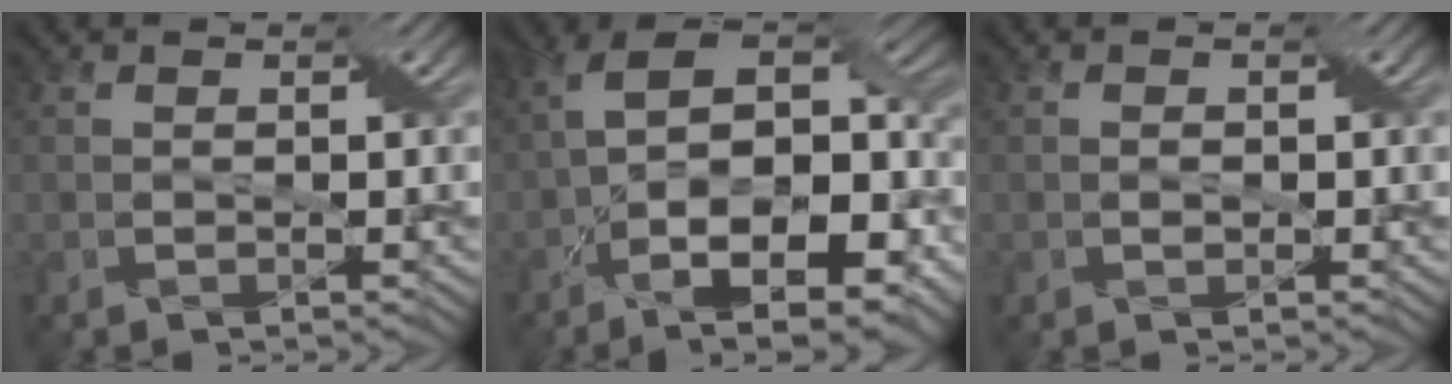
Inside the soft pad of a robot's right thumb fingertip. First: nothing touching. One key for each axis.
{"total": 18.9, "fx": -6.9, "fy": 8.8, "fz": 15.2, "tx": -0.264, "ty": -0.025, "tz": -0.098}
{"total": 0.7, "fx": -0.1, "fy": 0.5, "fz": 0.5, "tx": -0.009, "ty": -0.001, "tz": -0.002}